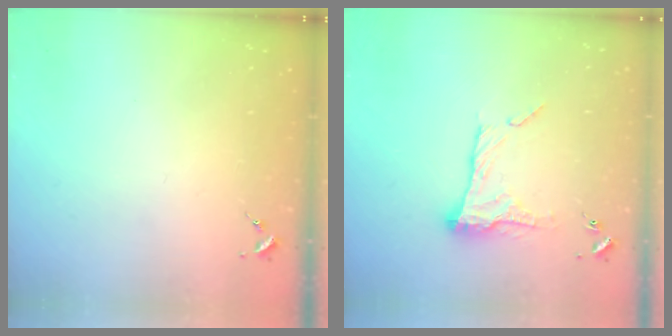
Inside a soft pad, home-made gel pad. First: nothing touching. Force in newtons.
{"total": 13.9, "press": 13.9, "slide": 1.1}